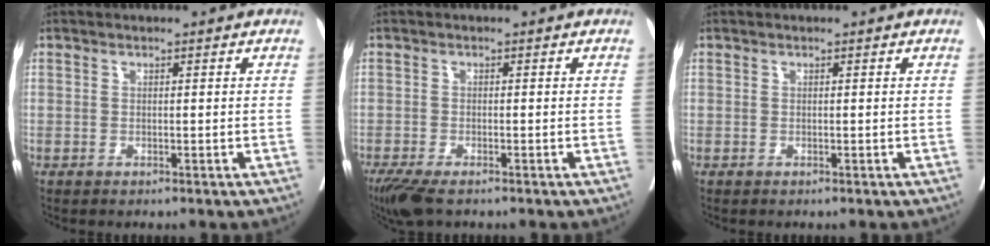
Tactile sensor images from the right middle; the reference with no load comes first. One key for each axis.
{"total": 5.2, "fx": -3.9, "fy": 1.3, "fz": 3.2, "tx": -0.055, "ty": -0.013, "tz": -0.067}
{"total": 0.0}